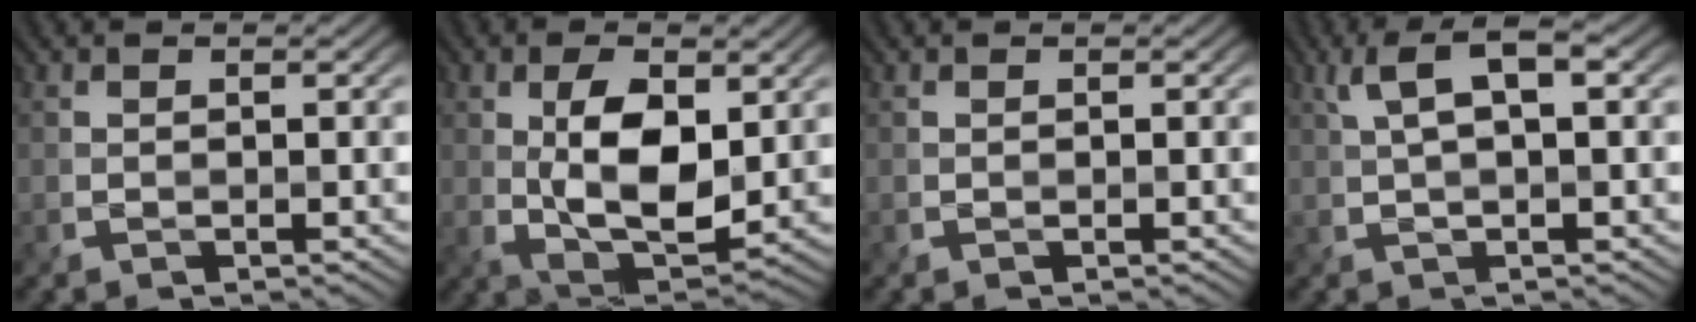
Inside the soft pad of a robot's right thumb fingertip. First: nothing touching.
{"total": 8.9, "force": [1.3, 4.4, 7.6], "torque": [-0.144, -0.002, 0.024]}
{"total": 0.0}
{"total": 5.2, "force": [1.7, 1.6, 4.7], "torque": [-0.095, 0.012, 0.029]}